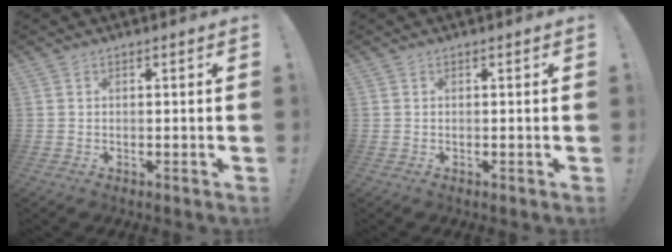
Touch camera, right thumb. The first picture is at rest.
{"total": 0.0}